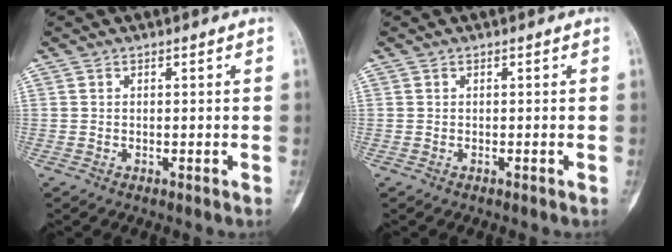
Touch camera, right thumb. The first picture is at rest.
{"total": 0.0}